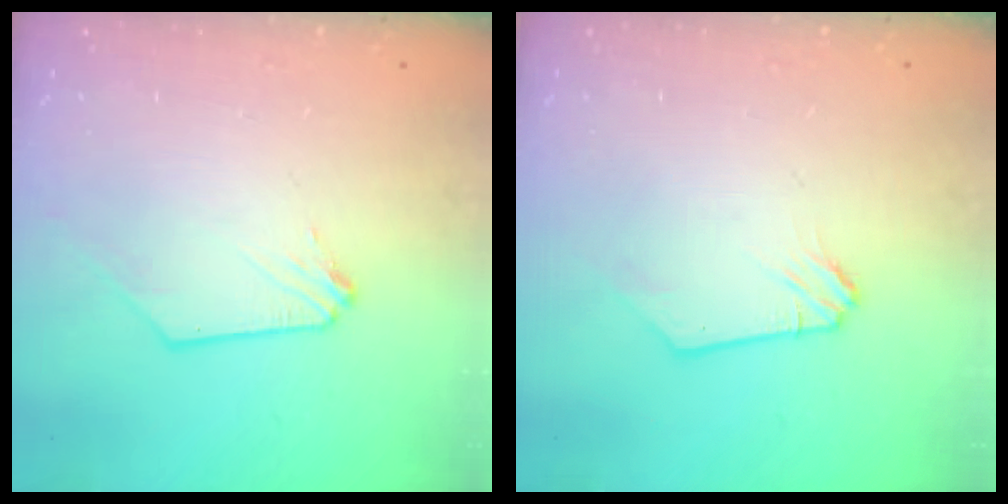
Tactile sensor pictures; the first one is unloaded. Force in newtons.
{"total": 0.0}